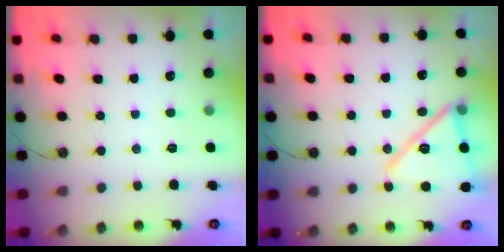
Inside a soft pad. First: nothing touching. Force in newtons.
{"total": 16.4, "press": 14.0, "slide": 8.6}